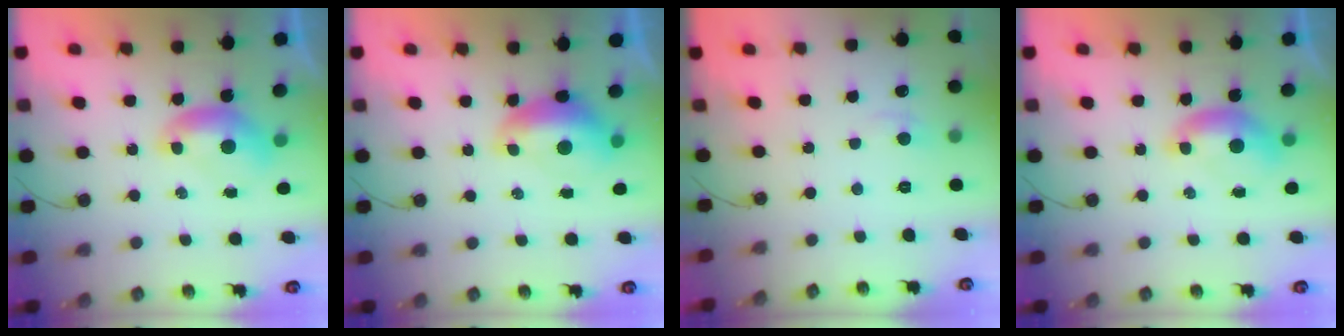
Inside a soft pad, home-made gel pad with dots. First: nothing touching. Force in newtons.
{"total": 2.2, "press": 2.0, "slide": 0.9}
{"total": 0.7, "press": 0.6, "slide": 0.4}
{"total": 0.7, "press": 0.4, "slide": 0.5}